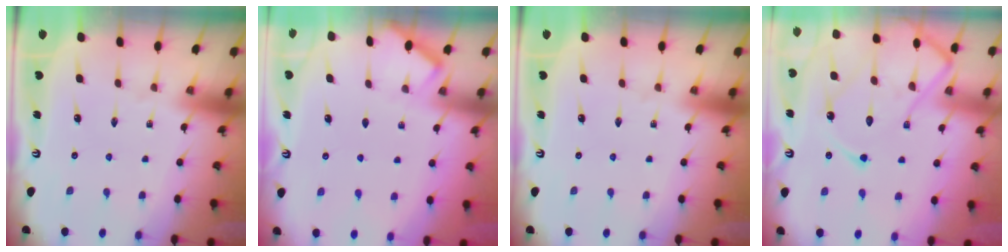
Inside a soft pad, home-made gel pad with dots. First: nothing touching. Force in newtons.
{"total": 2.7, "press": 2.6, "slide": 0.3}
{"total": 0.0}
{"total": 15.3, "press": 15.2, "slide": 1.2}